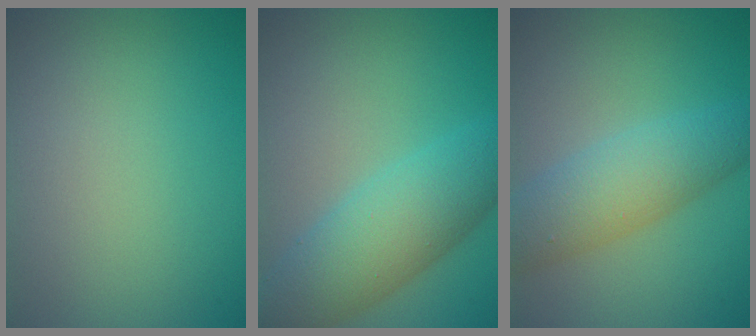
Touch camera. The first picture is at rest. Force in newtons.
{"total": 7.3, "press": 7.3, "slide": 0.1}
{"total": 5.4, "press": 5.4, "slide": 0.1}